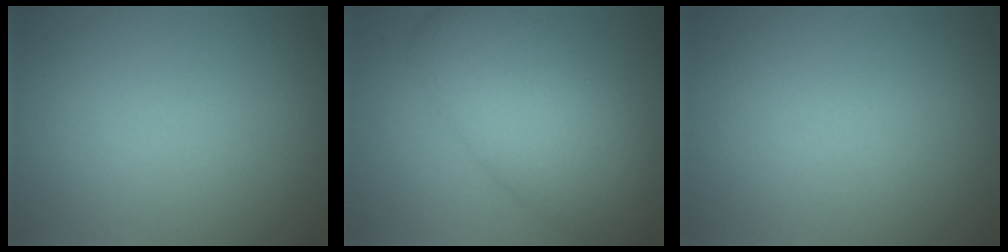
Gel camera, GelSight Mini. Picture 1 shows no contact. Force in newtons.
{"total": 7.8, "press": 7.8, "slide": 0.0}
{"total": 0.0}